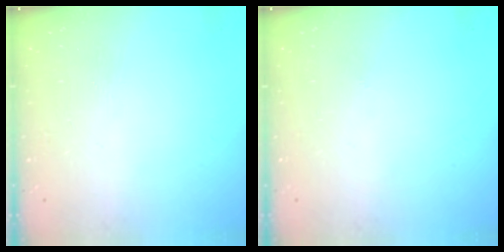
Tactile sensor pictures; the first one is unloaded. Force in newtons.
{"total": 0.0}